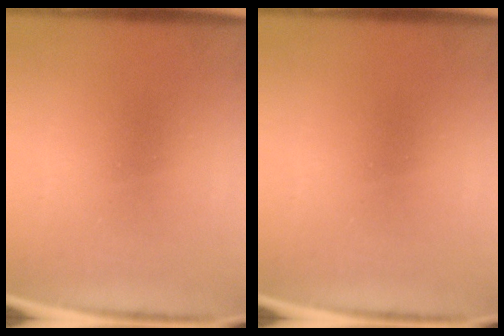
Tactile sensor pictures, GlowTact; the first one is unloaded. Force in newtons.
{"total": 0.0}